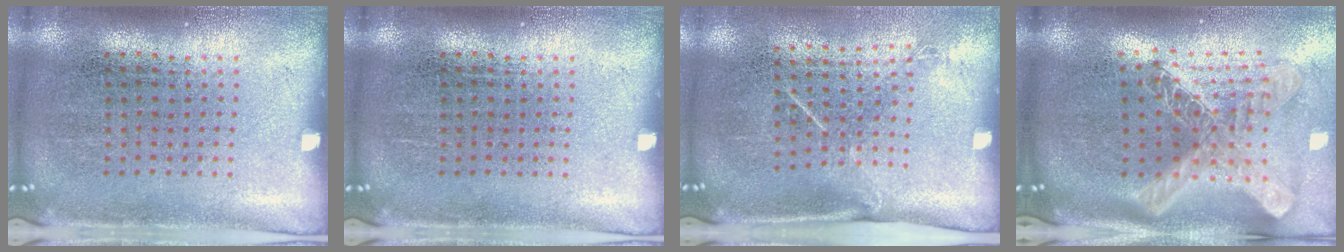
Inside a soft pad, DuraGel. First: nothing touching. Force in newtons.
{"total": 0.0}
{"total": 1.5, "press": 1.0, "slide": 1.1}
{"total": 2.9, "press": 2.1, "slide": 2.0}